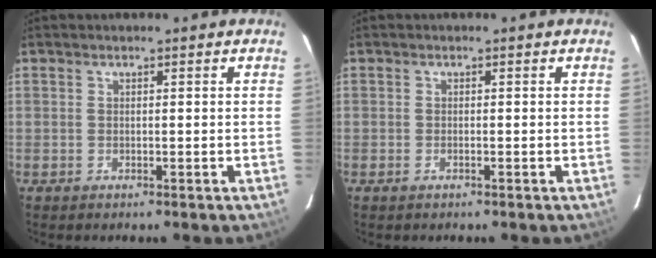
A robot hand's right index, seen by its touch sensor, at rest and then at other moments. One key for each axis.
{"total": 0.7, "fx": -0.5, "fy": 0.2, "fz": 0.4, "tx": -0.008, "ty": -0.001, "tz": -0.011}